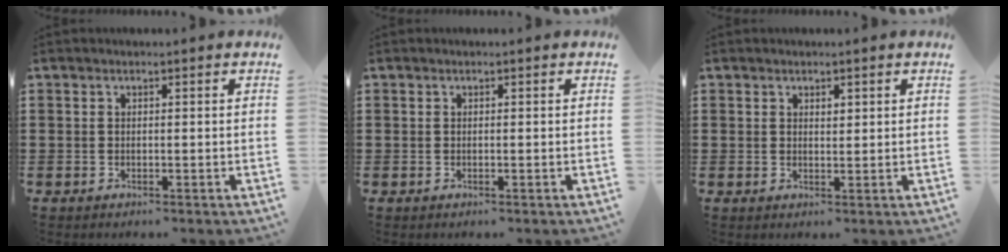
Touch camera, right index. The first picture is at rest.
{"total": 0.0}
{"total": 1.0, "force": [0.7, 0.5, 0.4], "torque": [-0.010, 0.002, 0.013]}